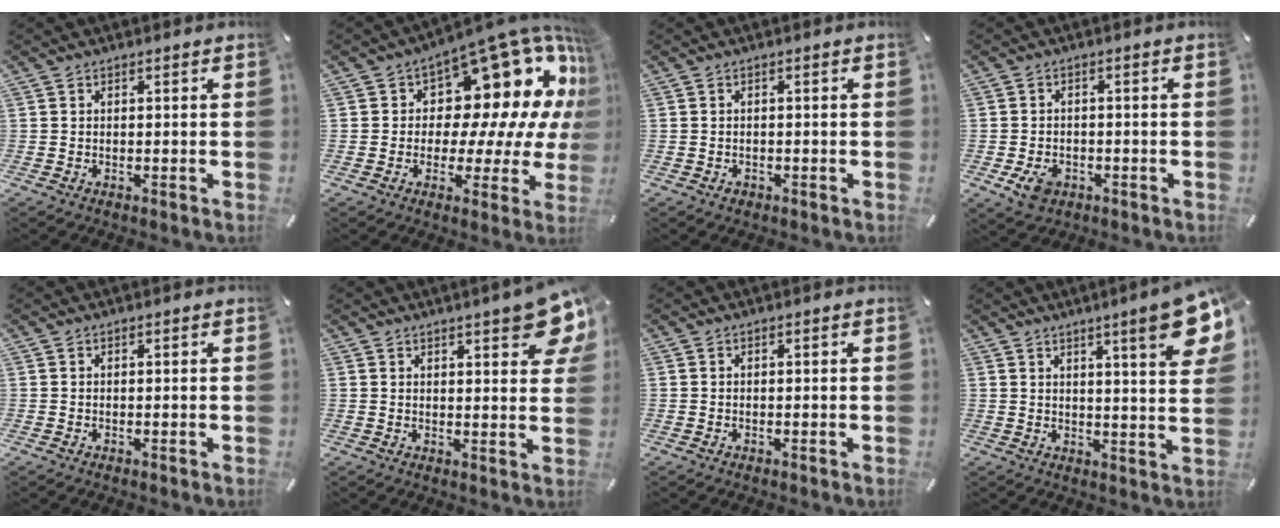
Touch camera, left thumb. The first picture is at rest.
{"total": 19.3, "force": [8.2, 11.3, 13.4], "torque": [-0.166, -0.082, 0.137]}
{"total": 1.0, "force": [-0.5, 0.7, 0.4], "torque": [-0.011, 0.002, -0.011]}
{"total": 4.7, "force": [-2.1, 3.5, 2.3], "torque": [-0.049, 0.002, -0.043]}
{"total": 0.0}
{"total": 9.3, "force": [5.6, 2.8, 6.9], "torque": [-0.092, -0.028, 0.093]}
{"total": 0.0}
{"total": 12.7, "force": [6.6, 2.2, 10.7], "torque": [-0.152, -0.034, 0.102]}